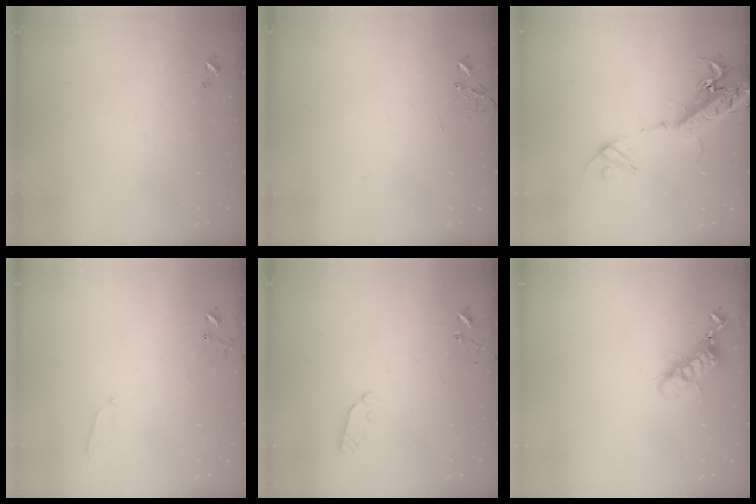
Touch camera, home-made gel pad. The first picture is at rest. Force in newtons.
{"total": 0.0}
{"total": 18.2, "press": 17.7, "slide": 4.1}
{"total": 3.8, "press": 3.8, "slide": 0.5}
{"total": 3.8, "press": 3.8, "slide": 0.6}
{"total": 11.9, "press": 11.8, "slide": 0.9}